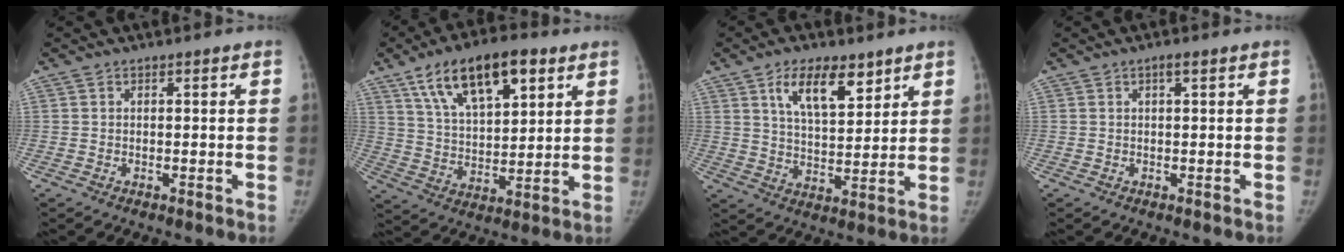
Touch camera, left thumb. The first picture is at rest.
{"total": 16.8, "force": [8.9, 7.6, 12.0], "torque": [-0.166, -0.026, 0.156]}
{"total": 10.9, "force": [6.3, 4.9, 7.4], "torque": [-0.103, -0.036, 0.114]}
{"total": 1.0, "force": [0.5, 0.2, 0.9], "torque": [-0.013, 0.002, 0.005]}